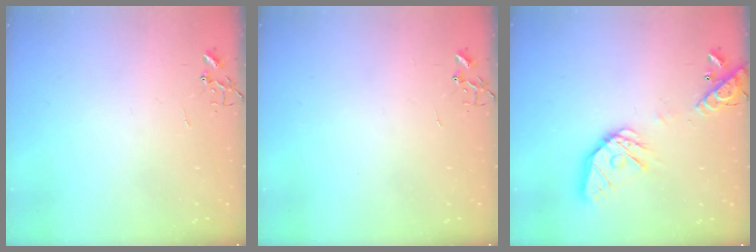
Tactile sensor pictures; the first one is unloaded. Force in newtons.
{"total": 0.0}
{"total": 17.6, "press": 17.3, "slide": 2.8}